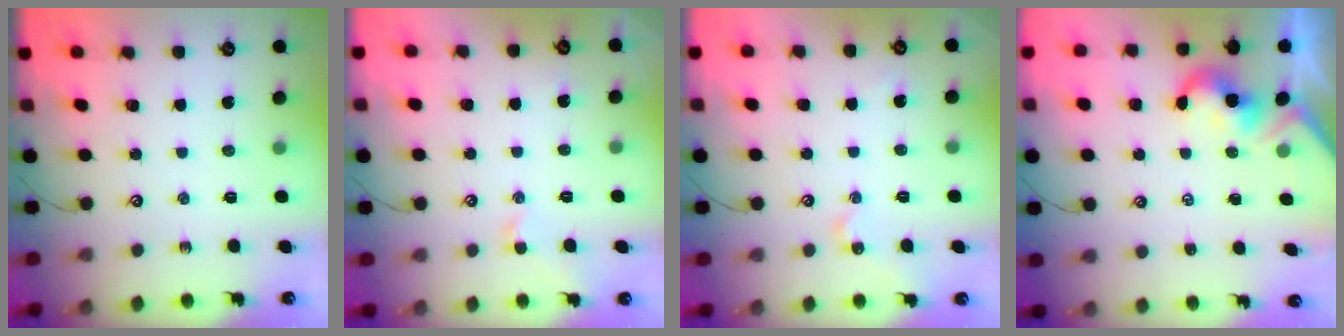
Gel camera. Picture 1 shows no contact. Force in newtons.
{"total": 1.2, "press": 1.0, "slide": 0.6}
{"total": 2.3, "press": 2.3, "slide": 0.2}
{"total": 1.9, "press": 1.9, "slide": 0.5}